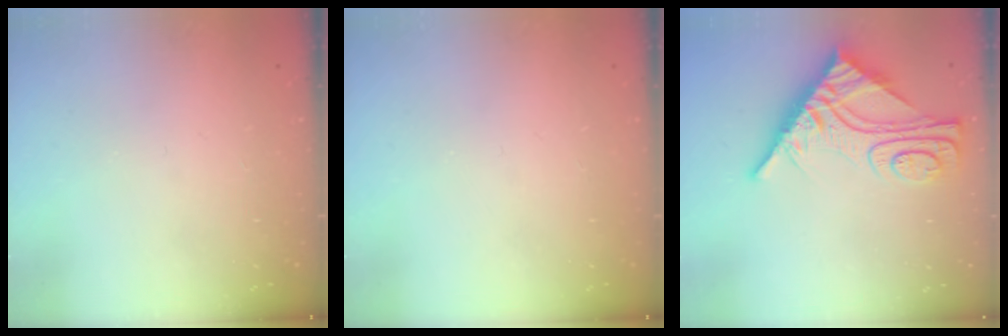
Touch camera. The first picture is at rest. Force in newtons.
{"total": 0.0}
{"total": 12.3, "press": 12.3, "slide": 1.1}